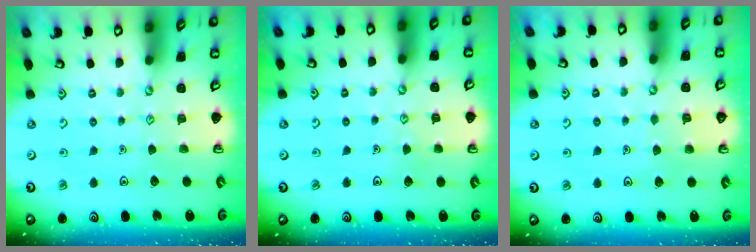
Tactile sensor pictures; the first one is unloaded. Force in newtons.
{"total": 4.5, "press": 4.4, "slide": 0.4}
{"total": 3.5, "press": 3.5, "slide": 0.2}